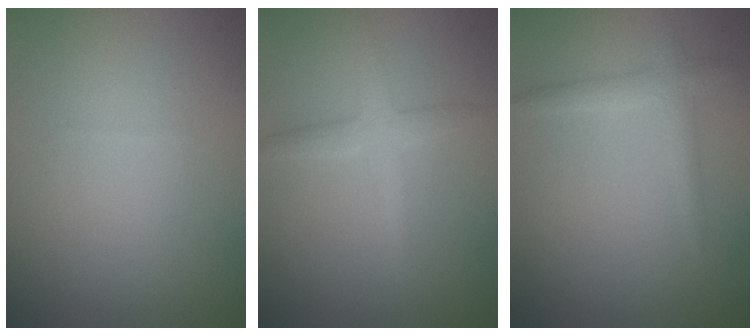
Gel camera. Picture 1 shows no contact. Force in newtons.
{"total": 2.4, "press": 2.4, "slide": 0.0}
{"total": 1.8, "press": 1.8, "slide": 0.0}